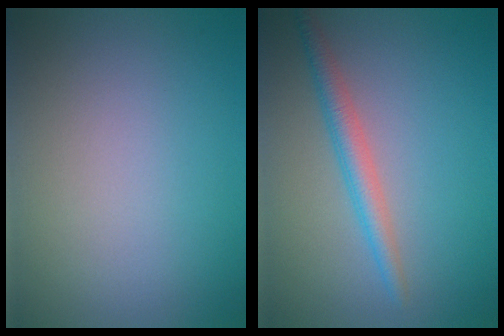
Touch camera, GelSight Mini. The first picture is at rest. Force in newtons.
{"total": 2.5, "press": 2.5, "slide": 0.0}